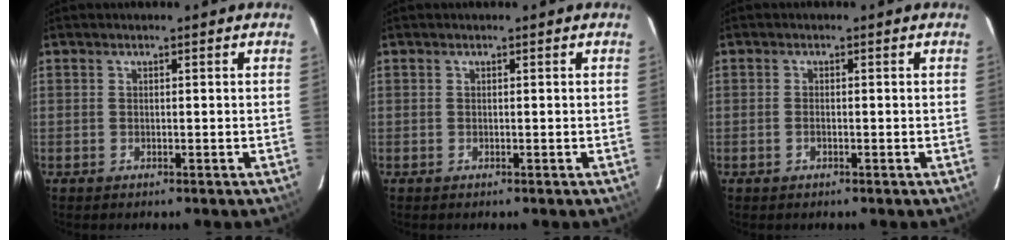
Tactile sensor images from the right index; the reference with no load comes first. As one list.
[{"total": 0.0}, {"total": 1.0, "force": [-0.5, 0.5, 0.8], "torque": [-0.017, 0.001, -0.009]}]